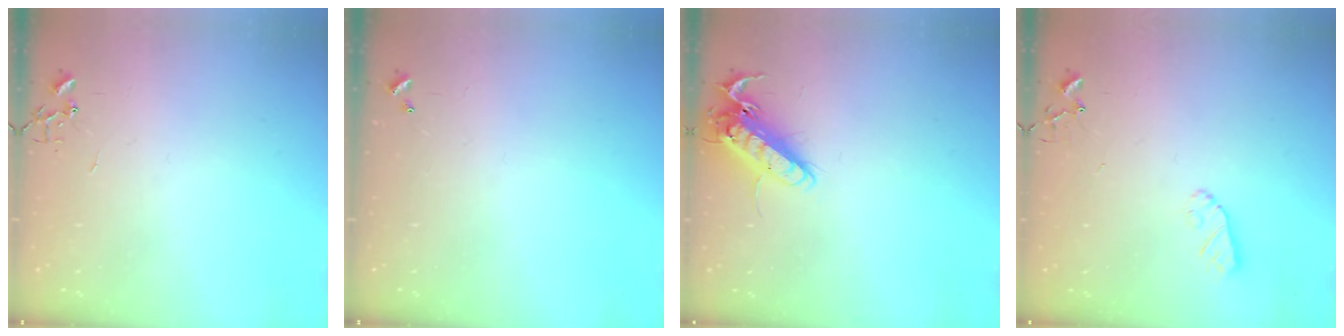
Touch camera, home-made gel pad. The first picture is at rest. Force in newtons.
{"total": 0.0}
{"total": 15.0, "press": 14.7, "slide": 2.5}
{"total": 5.0, "press": 5.0, "slide": 0.5}